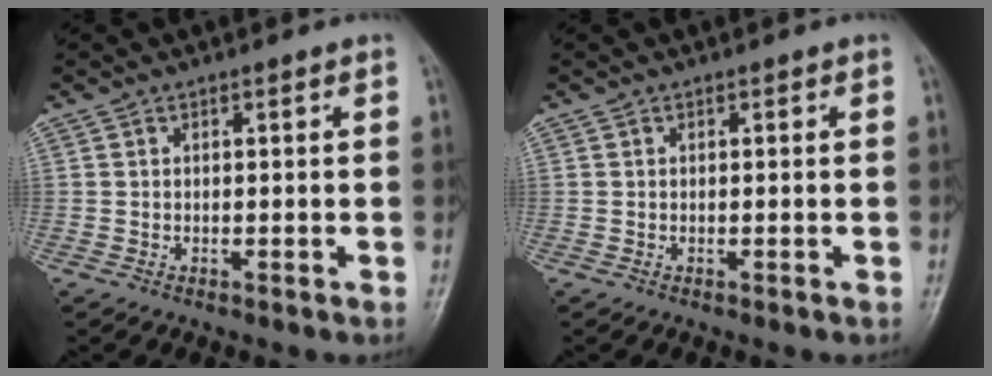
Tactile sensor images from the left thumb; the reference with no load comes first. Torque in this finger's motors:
{"motor_torque": [0.00, 0.00, 0.00, 0.00, 0.00]}